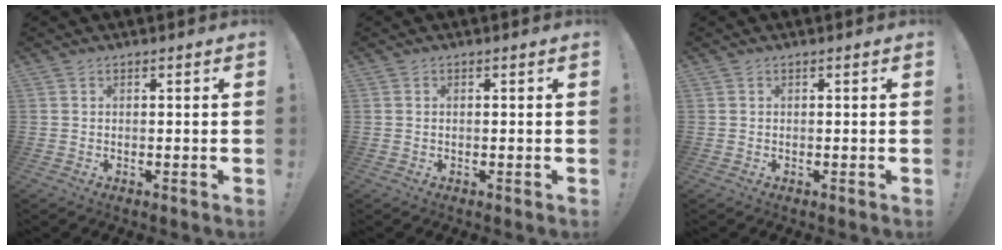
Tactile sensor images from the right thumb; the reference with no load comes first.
{"total": 0.0}
{"total": 0.0}